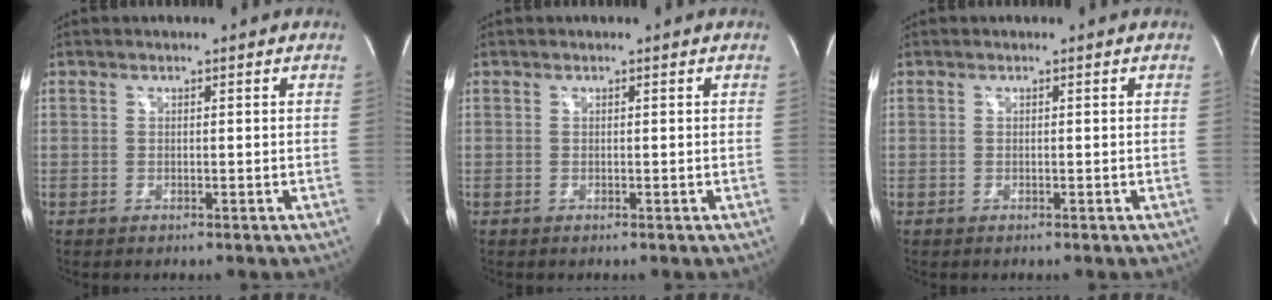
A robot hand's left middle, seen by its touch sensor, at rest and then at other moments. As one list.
[{"total": 0.0}, {"total": 0.0}]